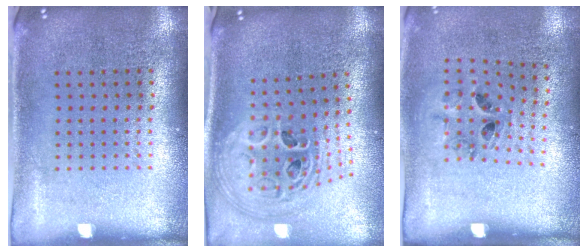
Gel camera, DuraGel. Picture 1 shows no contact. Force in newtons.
{"total": 2.8, "press": 2.0, "slide": 1.9}
{"total": 1.2, "press": 0.8, "slide": 0.9}